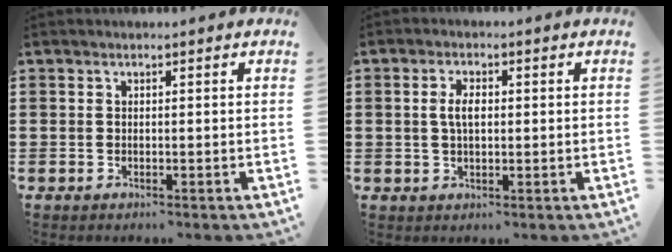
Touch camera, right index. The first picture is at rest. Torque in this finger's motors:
{"motor_torque": [0.13, -0.03, 0.08, 0.05]}